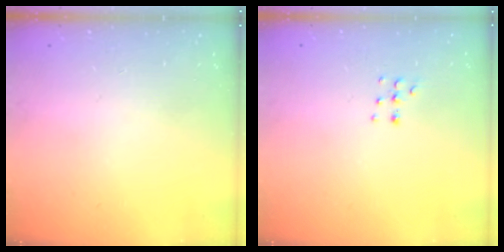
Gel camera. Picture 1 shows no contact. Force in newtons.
{"total": 3.9, "press": 3.8, "slide": 1.0}